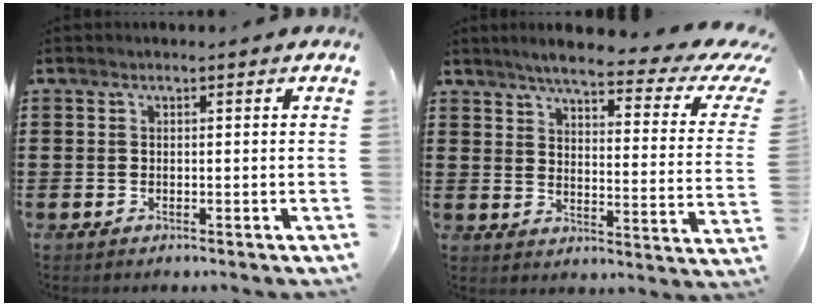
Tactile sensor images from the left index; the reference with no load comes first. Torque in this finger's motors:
{"motor_torque": [2.14, 0.00, 0.03, -0.03]}